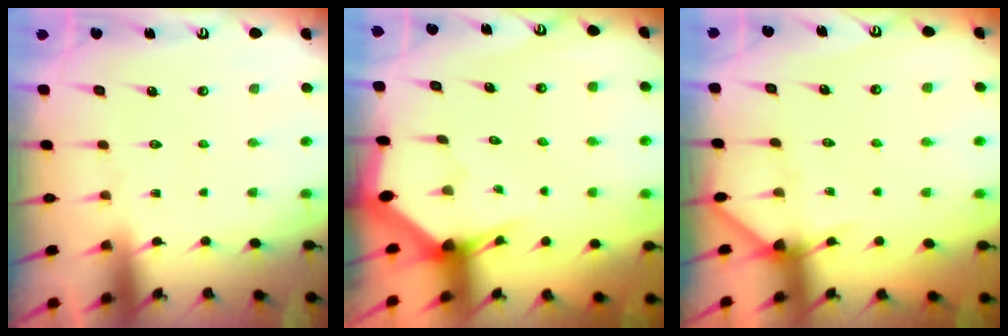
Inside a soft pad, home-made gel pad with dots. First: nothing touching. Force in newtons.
{"total": 2.9, "press": 2.9, "slide": 0.1}
{"total": 4.7, "press": 4.6, "slide": 0.6}